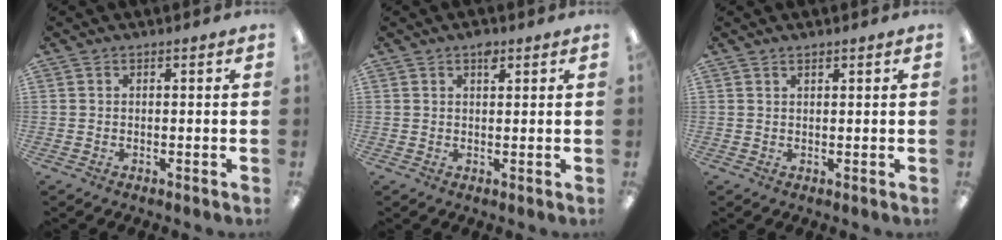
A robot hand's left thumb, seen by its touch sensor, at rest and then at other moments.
{"total": 2.5, "force": [1.6, 1.2, 1.5], "torque": [-0.009, -0.009, 0.024]}
{"total": 1.0, "force": [1.0, 0.2, 0.3], "torque": [-0.006, -0.001, 0.018]}